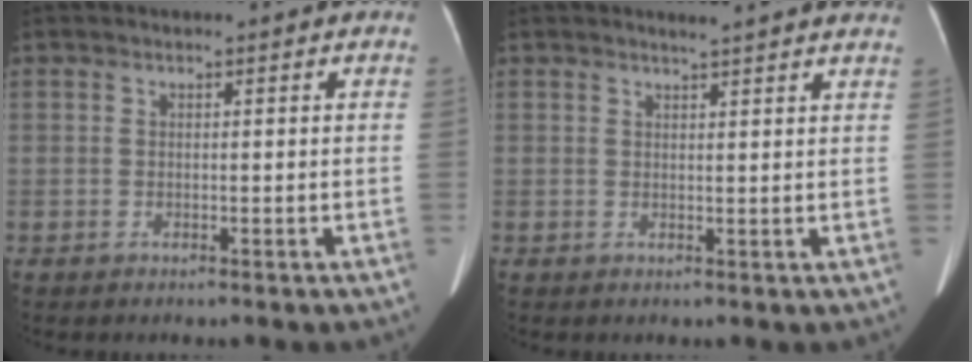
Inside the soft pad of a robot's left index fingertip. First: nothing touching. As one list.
[{"total": 7.0, "force": [6.5, 0.0, 2.7], "torque": [-0.035, 0.008, 0.060]}]